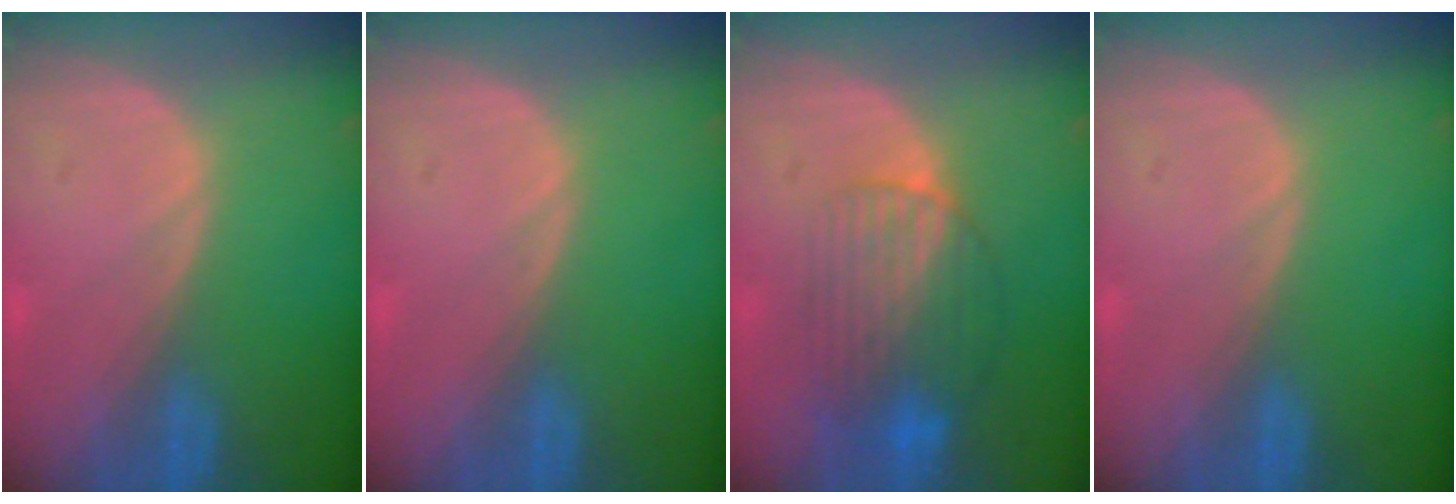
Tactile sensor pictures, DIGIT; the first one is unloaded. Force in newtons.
{"total": 0.0}
{"total": 8.2, "press": 7.4, "slide": 3.5}
{"total": 0.0}